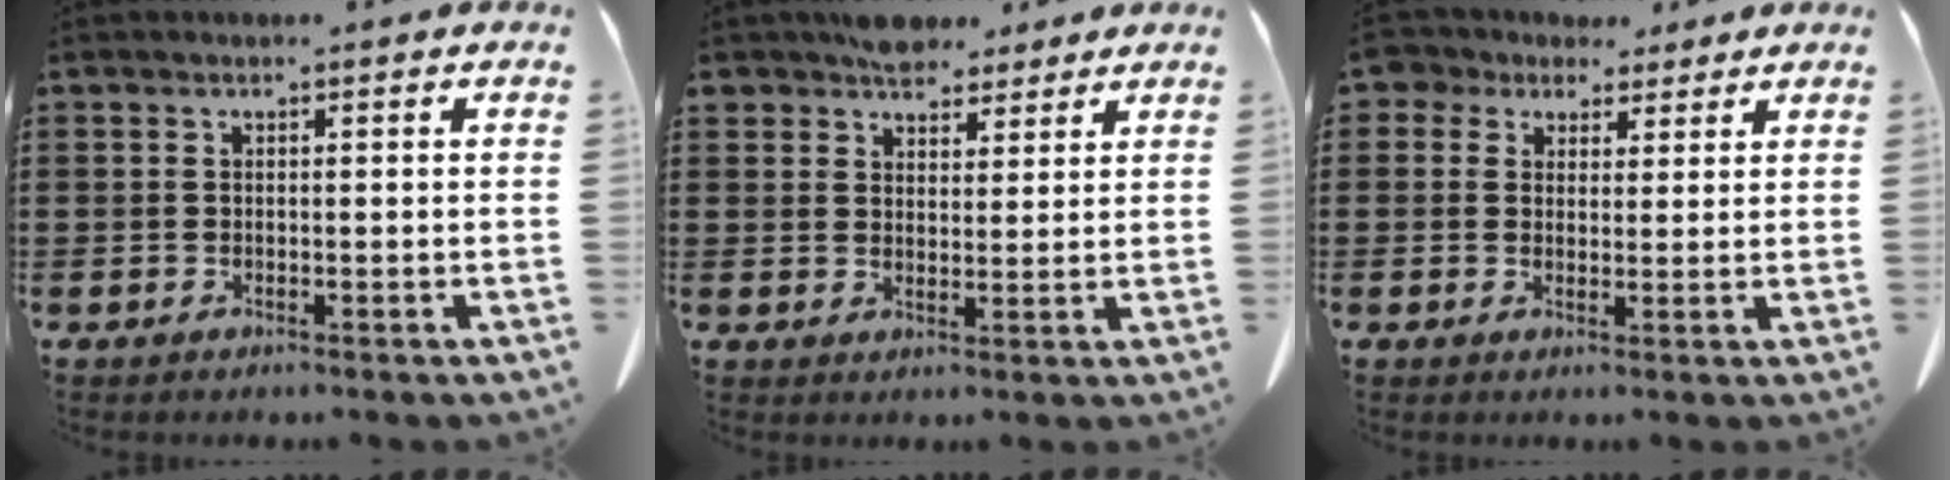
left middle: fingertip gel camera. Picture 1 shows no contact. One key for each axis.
{"total": 5.4, "fx": 4.6, "fy": 2.6, "fz": 1.0, "tx": -0.029, "ty": -0.004, "tz": 0.089}
{"total": 4.5, "fx": 3.2, "fy": 2.9, "fz": 1.1, "tx": -0.032, "ty": 0.003, "tz": 0.057}